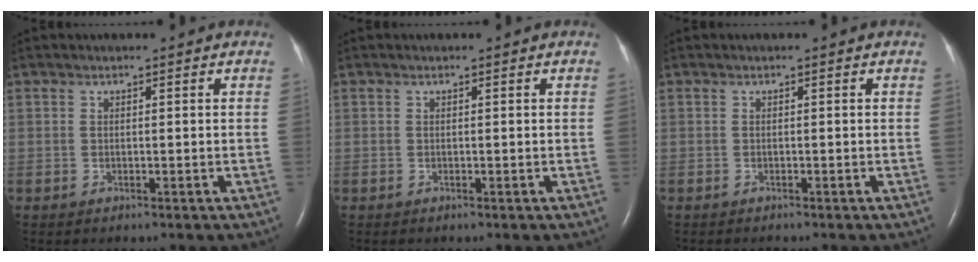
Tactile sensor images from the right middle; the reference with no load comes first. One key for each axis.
{"total": 0.0}
{"total": 1.0, "fx": -0.9, "fy": 0.2, "fz": 0.4, "tx": -0.008, "ty": -0.003, "tz": -0.011}